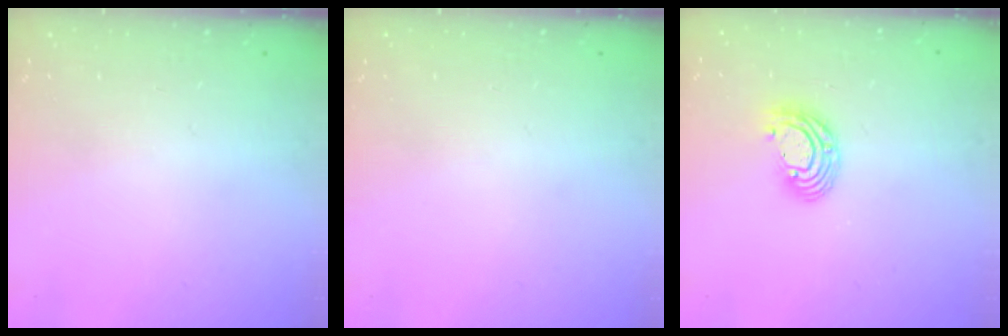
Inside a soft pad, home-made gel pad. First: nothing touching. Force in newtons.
{"total": 0.0}
{"total": 8.0, "press": 8.0, "slide": 0.4}